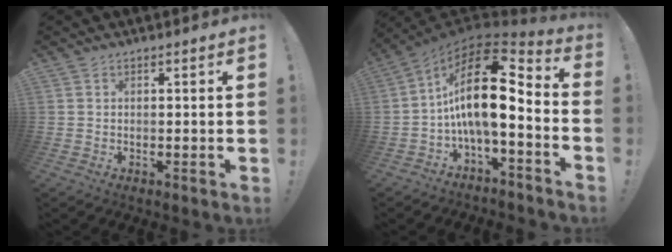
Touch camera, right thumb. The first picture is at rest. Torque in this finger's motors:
{"motor_torque": [2.11, 2.90, 1.95, -0.82, 0.30]}